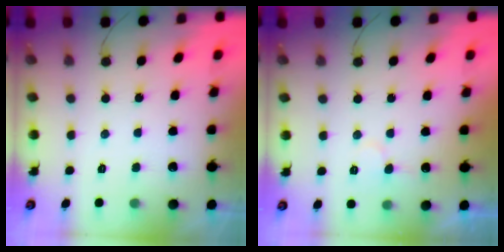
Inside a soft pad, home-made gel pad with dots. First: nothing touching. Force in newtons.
{"total": 6.2, "press": 6.2, "slide": 0.4}